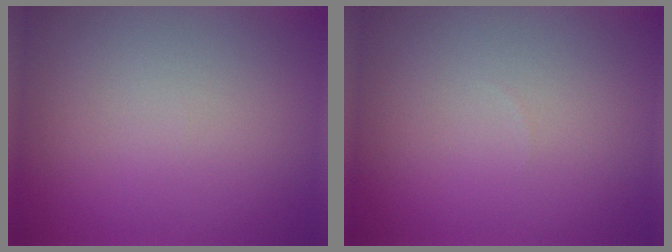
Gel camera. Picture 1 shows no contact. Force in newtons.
{"total": 0.0}